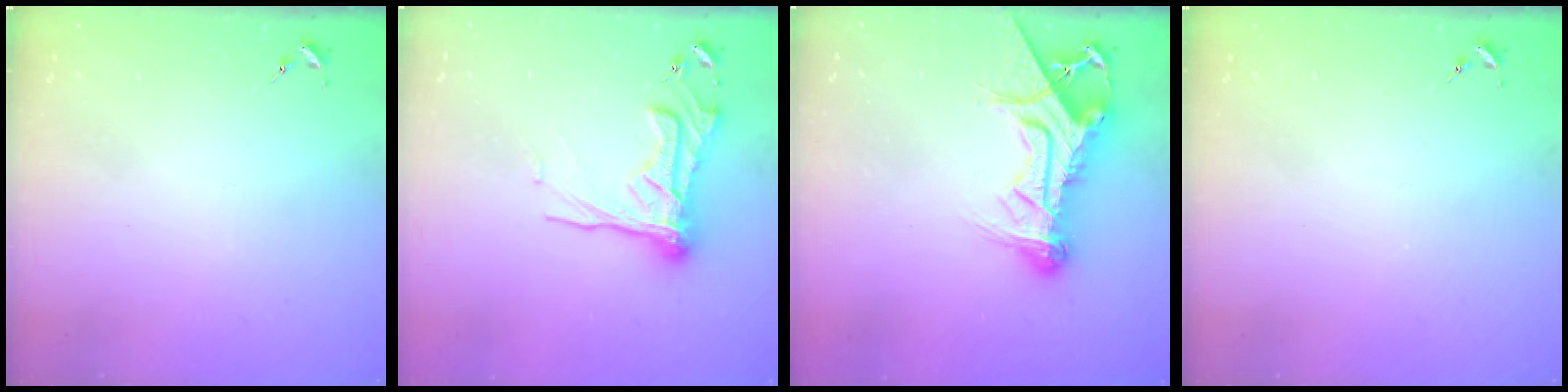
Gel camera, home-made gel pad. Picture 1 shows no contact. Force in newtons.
{"total": 16.9, "press": 16.9, "slide": 1.7}
{"total": 16.3, "press": 16.3, "slide": 1.3}
{"total": 0.0}